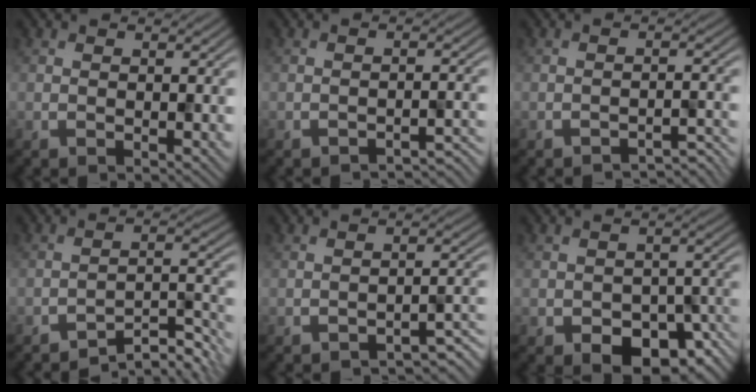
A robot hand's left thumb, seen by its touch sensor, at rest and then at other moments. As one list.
[{"total": 2.4, "force": [-2.1, 0.4, 1.1], "torque": [-0.014, 0.004, -0.031]}, {"total": 2.6, "force": [-2.4, 0.4, 1.1], "torque": [-0.014, 0.004, -0.035]}, {"total": 6.0, "force": [-4.9, 1.4, 3.2], "torque": [-0.042, 0.007, -0.080]}, {"total": 3.0, "force": [-2.3, 0.6, 1.7], "torque": [-0.026, 0.005, -0.037]}, {"total": 8.8, "force": [-4.7, 5.2, 5.3], "torque": [-0.082, -0.024, -0.058]}]